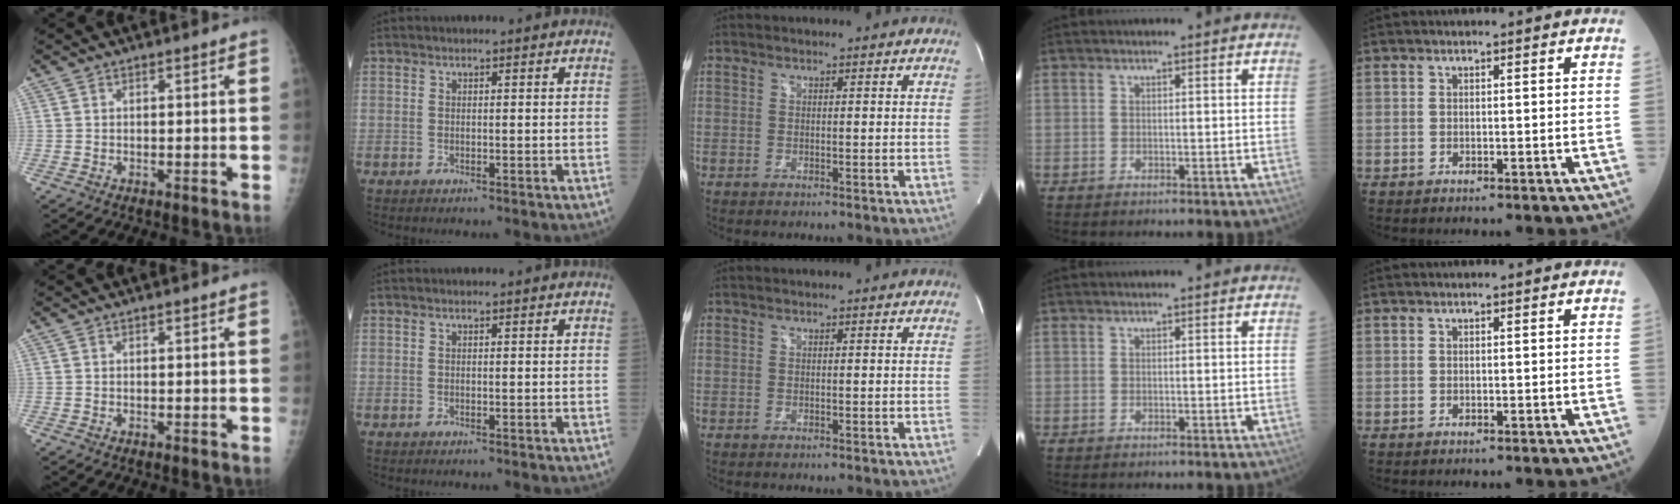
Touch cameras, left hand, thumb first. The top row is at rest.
{}